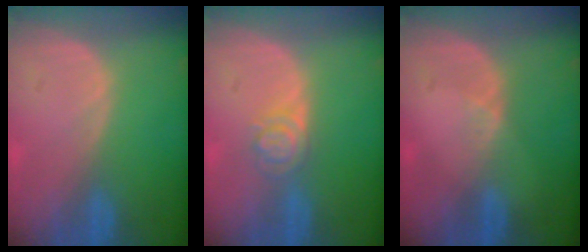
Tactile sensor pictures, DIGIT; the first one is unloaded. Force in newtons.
{"total": 3.9, "press": 3.6, "slide": 1.6}
{"total": 1.8, "press": 1.2, "slide": 1.3}